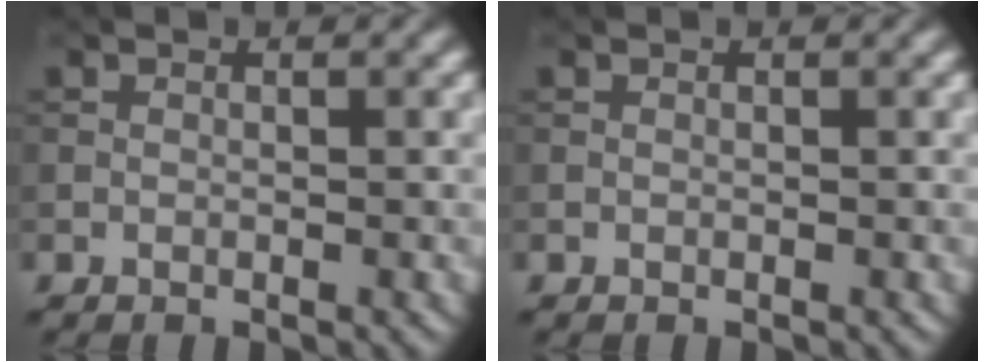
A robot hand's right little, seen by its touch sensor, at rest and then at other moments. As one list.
[{"total": 0.0}]